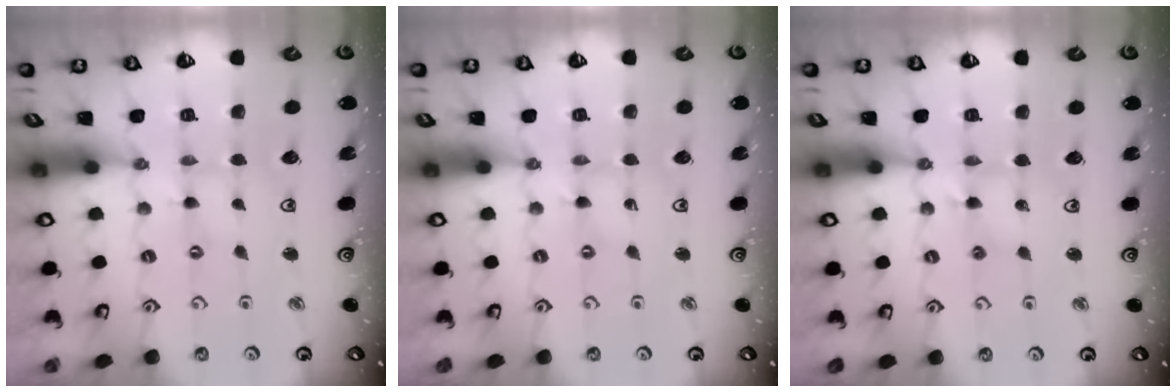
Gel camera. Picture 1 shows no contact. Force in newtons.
{"total": 0.0}
{"total": 3.8, "press": 3.8, "slide": 0.4}